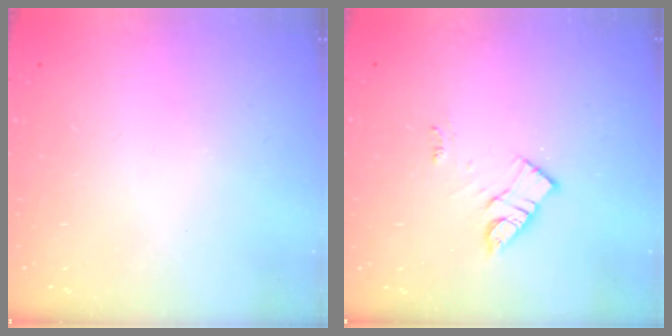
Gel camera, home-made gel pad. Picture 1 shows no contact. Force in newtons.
{"total": 10.2, "press": 10.2, "slide": 0.5}